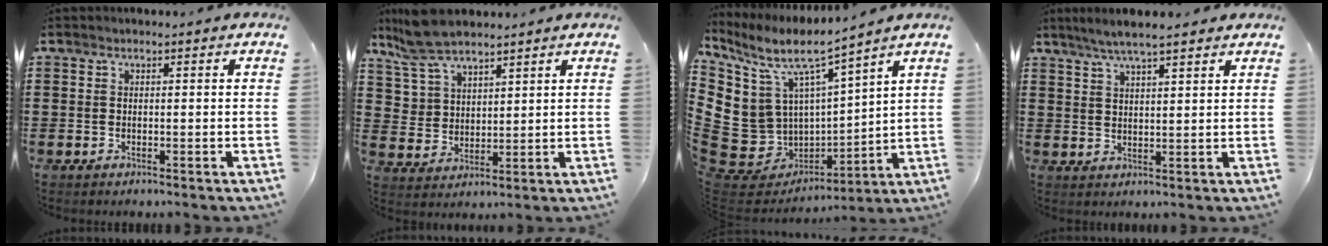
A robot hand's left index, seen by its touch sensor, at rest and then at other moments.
{"total": 7.9, "force": [6.6, 3.2, 3.0], "torque": [-0.085, -0.006, 0.125]}
{"total": 10.9, "force": [5.1, 8.1, 5.3], "torque": [-0.167, -0.048, 0.092]}
{"total": 4.9, "force": [3.9, 0.5, 3.0], "torque": [-0.065, -0.001, 0.069]}